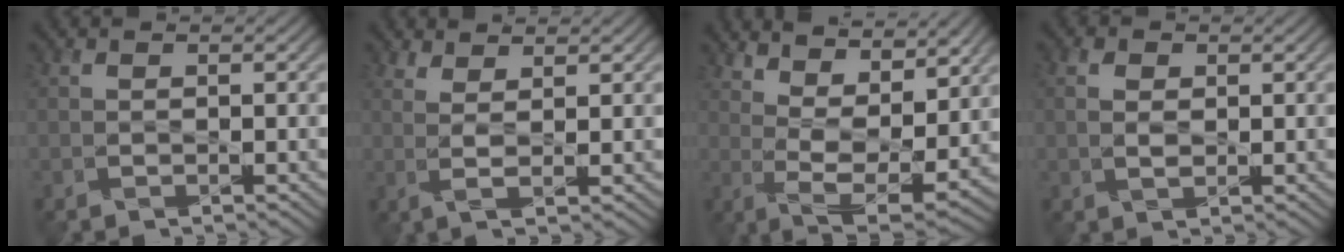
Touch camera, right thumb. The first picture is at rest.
{"total": 2.7, "force": [1.6, -0.1, 2.1], "torque": [-0.041, -0.002, 0.034]}
{"total": 11.1, "force": [6.9, 3.1, 8.1], "torque": [-0.151, -0.003, 0.112]}
{"total": 1.9, "force": [0.4, 1.2, 1.4], "torque": [-0.031, 0.001, 0.005]}